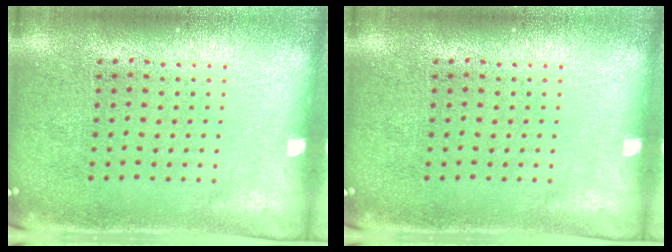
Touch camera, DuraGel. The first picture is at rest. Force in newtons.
{"total": 0.0}